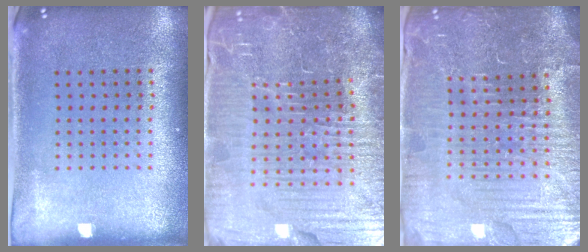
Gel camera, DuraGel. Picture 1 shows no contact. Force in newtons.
{"total": 7.5, "press": 6.6, "slide": 3.5}
{"total": 5.6, "press": 5.2, "slide": 2.2}